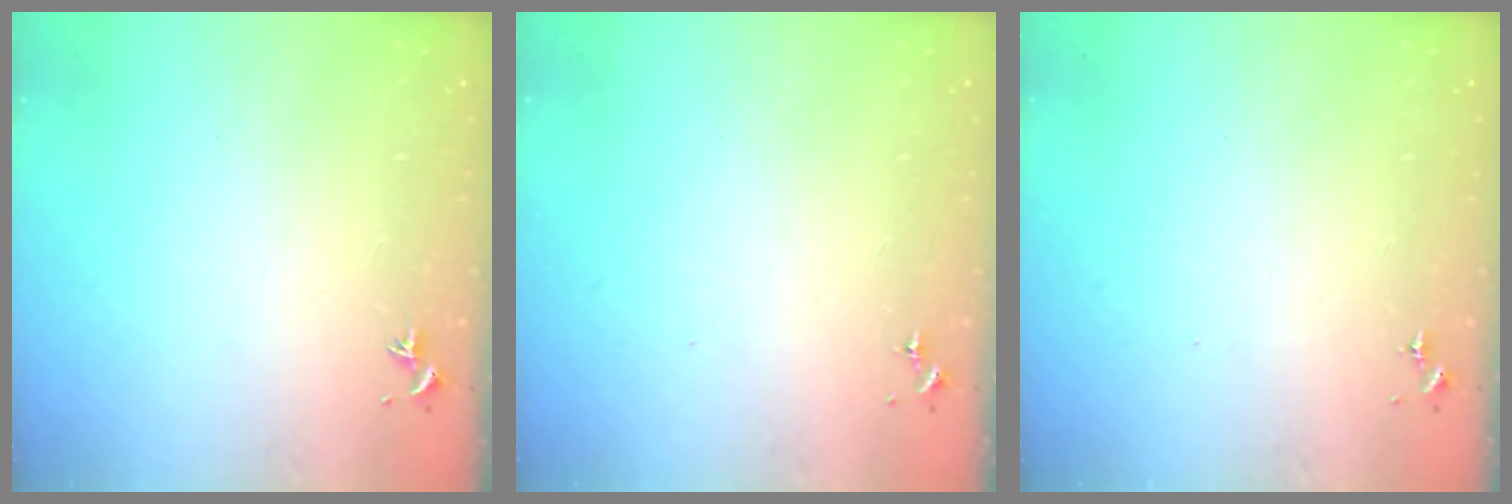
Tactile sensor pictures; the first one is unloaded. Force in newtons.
{"total": 0.0}
{"total": 0.0}